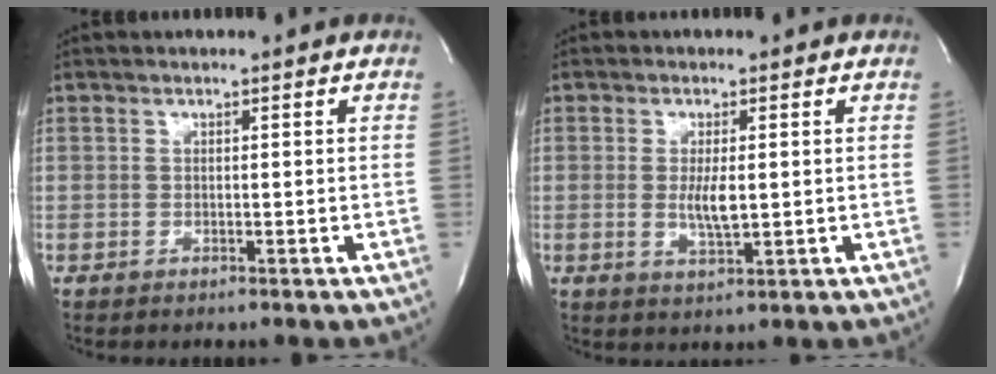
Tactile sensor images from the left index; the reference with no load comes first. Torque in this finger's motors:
{"motor_torque": [0.36, 0.22, 0.11, 0.03]}